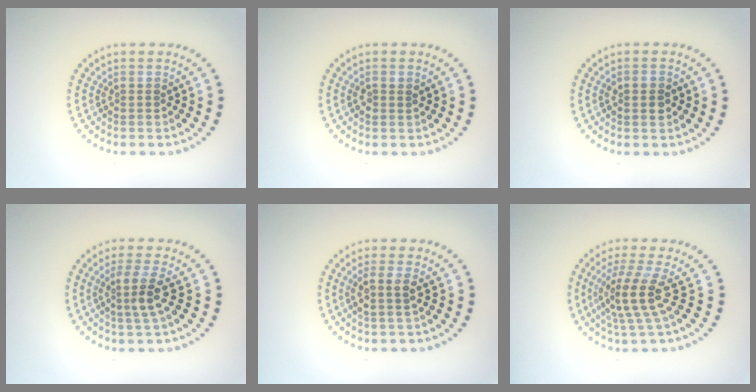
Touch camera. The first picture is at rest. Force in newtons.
{"total": 0.9, "press": 0.9, "slide": 0.3}
{"total": 1.3, "press": 1.3, "slide": 0.2}
{"total": 2.8, "press": 2.4, "slide": 1.4}
{"total": 2.0, "press": 1.8, "slide": 1.0}
{"total": 4.0, "press": 3.1, "slide": 2.5}